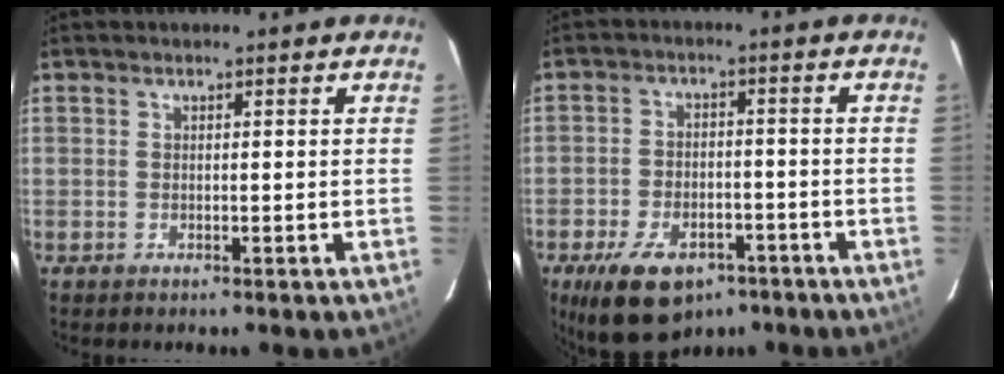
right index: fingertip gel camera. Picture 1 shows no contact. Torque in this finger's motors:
{"motor_torque": [1.07, -1.07, 0.55, 0.05]}